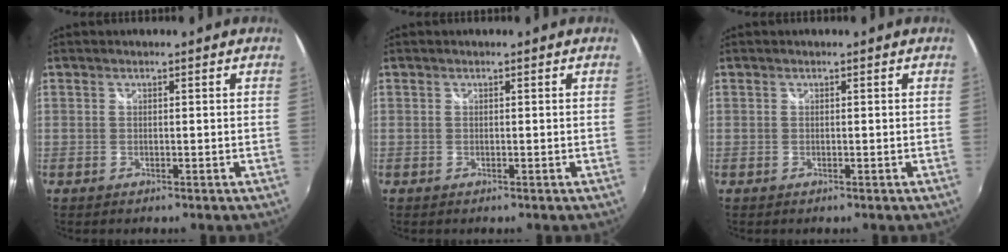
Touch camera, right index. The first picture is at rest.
{"total": 0.0}
{"total": 0.0}